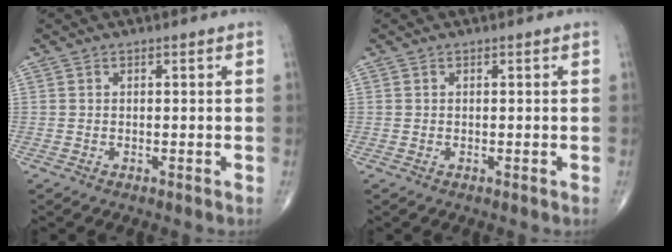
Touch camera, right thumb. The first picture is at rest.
{"total": 0.0}